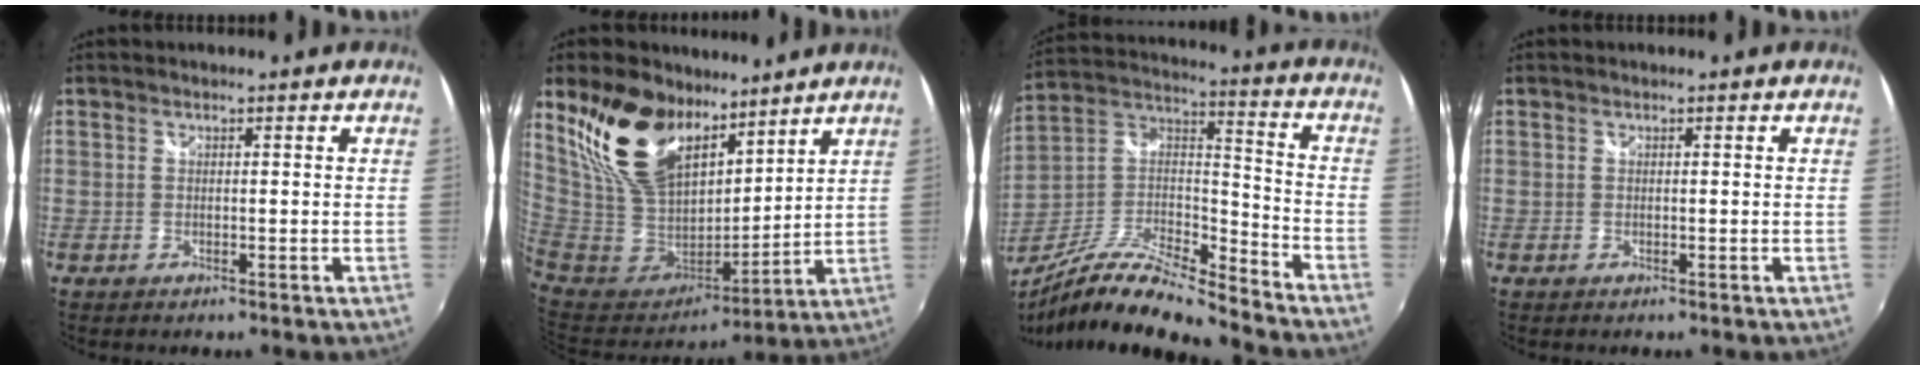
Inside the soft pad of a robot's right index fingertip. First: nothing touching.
{"total": 21.9, "force": [14.4, 11.9, 11.4], "torque": [-0.262, 0.031, 0.290]}
{"total": 17.2, "force": [-14.1, 2.9, 9.5], "torque": [-0.188, -0.003, -0.271]}
{"total": 0.0}